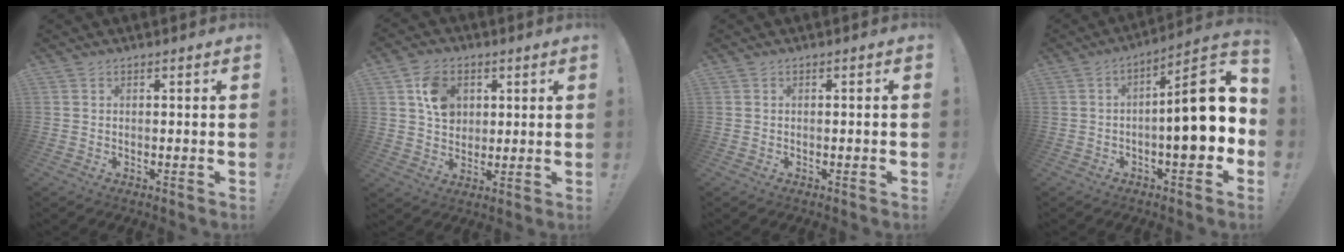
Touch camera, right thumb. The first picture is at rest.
{"total": 10.0, "force": [3.5, 7.9, 4.9], "torque": [-0.068, -0.004, 0.069]}
{"total": 0.7, "force": [-0.5, -0.2, 0.4], "torque": [-0.007, 0.000, -0.008]}
{"total": 15.6, "force": [-0.6, 4.4, 15.0], "torque": [-0.197, -0.001, -0.012]}